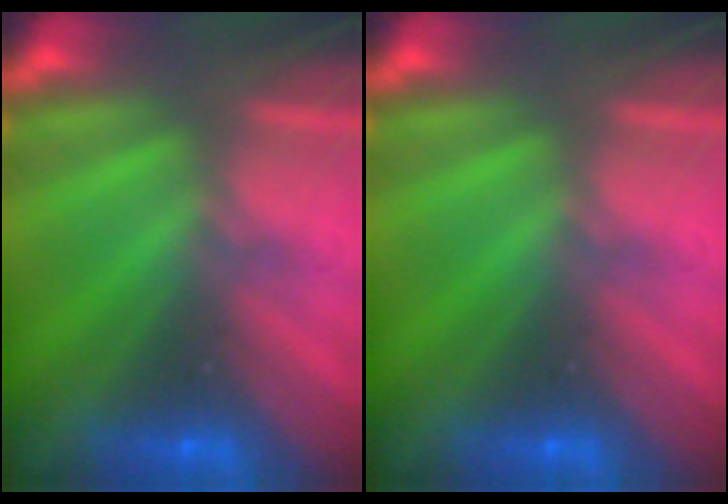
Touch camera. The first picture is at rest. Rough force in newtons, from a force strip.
{"total": 0.0}